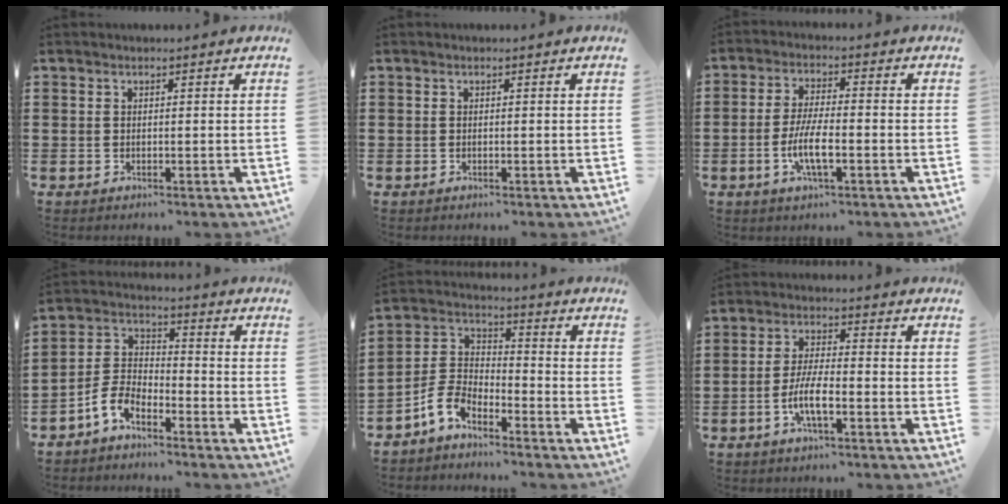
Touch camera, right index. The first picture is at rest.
{"total": 0.0}
{"total": 6.3, "force": [-2.0, 1.6, 5.8], "torque": [-0.125, -0.008, -0.042]}
{"total": 5.3, "force": [-4.1, 2.4, 2.3], "torque": [-0.074, 0.003, -0.089]}
{"total": 5.8, "force": [-4.7, 2.6, 2.2], "torque": [-0.079, -0.002, -0.102]}
{"total": 6.2, "force": [-2.3, 1.7, 5.4], "torque": [-0.124, -0.009, -0.049]}